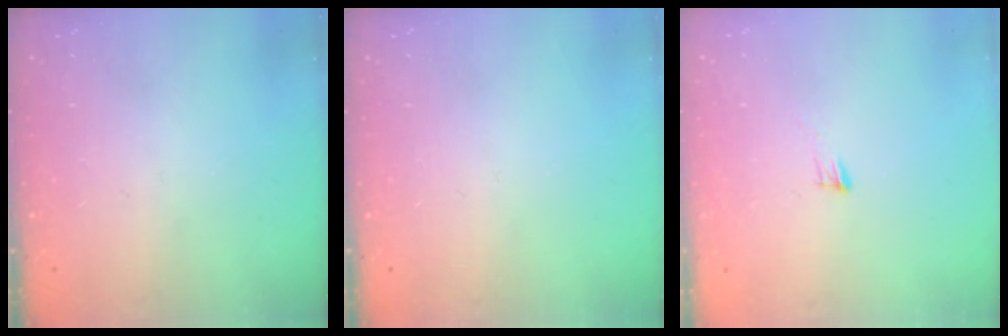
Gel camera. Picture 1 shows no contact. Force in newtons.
{"total": 0.0}
{"total": 4.3, "press": 4.1, "slide": 1.0}